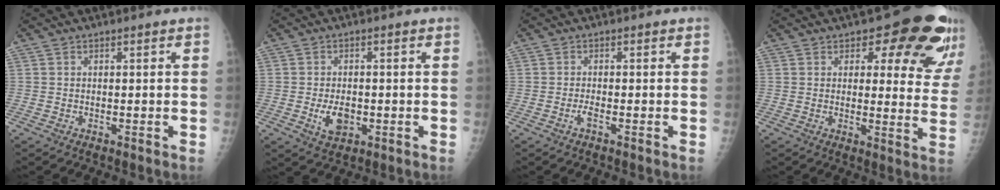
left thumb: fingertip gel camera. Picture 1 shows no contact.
{"total": 4.9, "force": [-1.4, 2.9, 3.7], "torque": [-0.062, 0.000, -0.020]}
{"total": 1.4, "force": [-0.7, 0.3, 1.2], "torque": [-0.025, -0.001, -0.018]}
{"total": 15.5, "force": [9.6, 6.8, 10.1], "torque": [-0.065, -0.054, 0.097]}